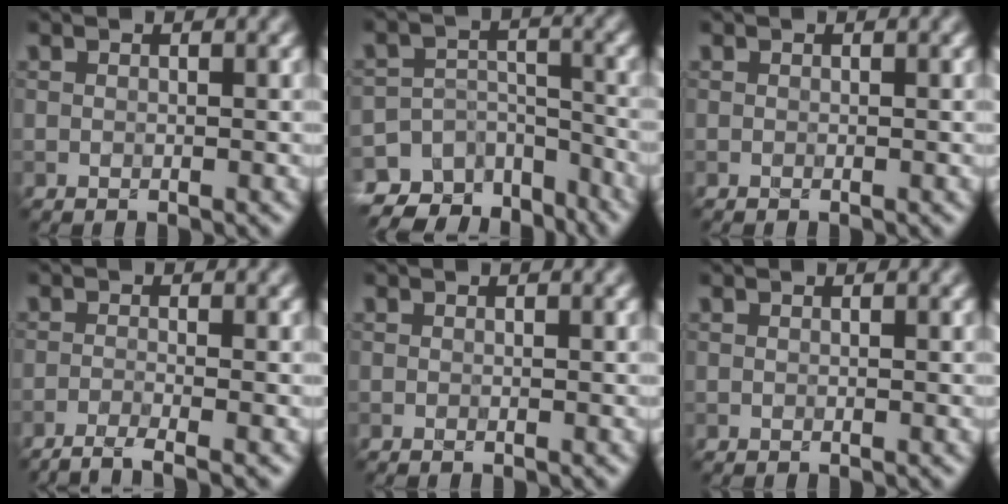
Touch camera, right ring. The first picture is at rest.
{"total": 10.2, "force": [-8.0, 5.8, 2.6], "torque": [-0.033, 0.005, -0.107]}
{"total": 0.0}
{"total": 3.3, "force": [-2.5, 0.5, 2.1], "torque": [-0.041, 0.002, -0.056]}
{"total": 0.0}
{"total": 0.0}